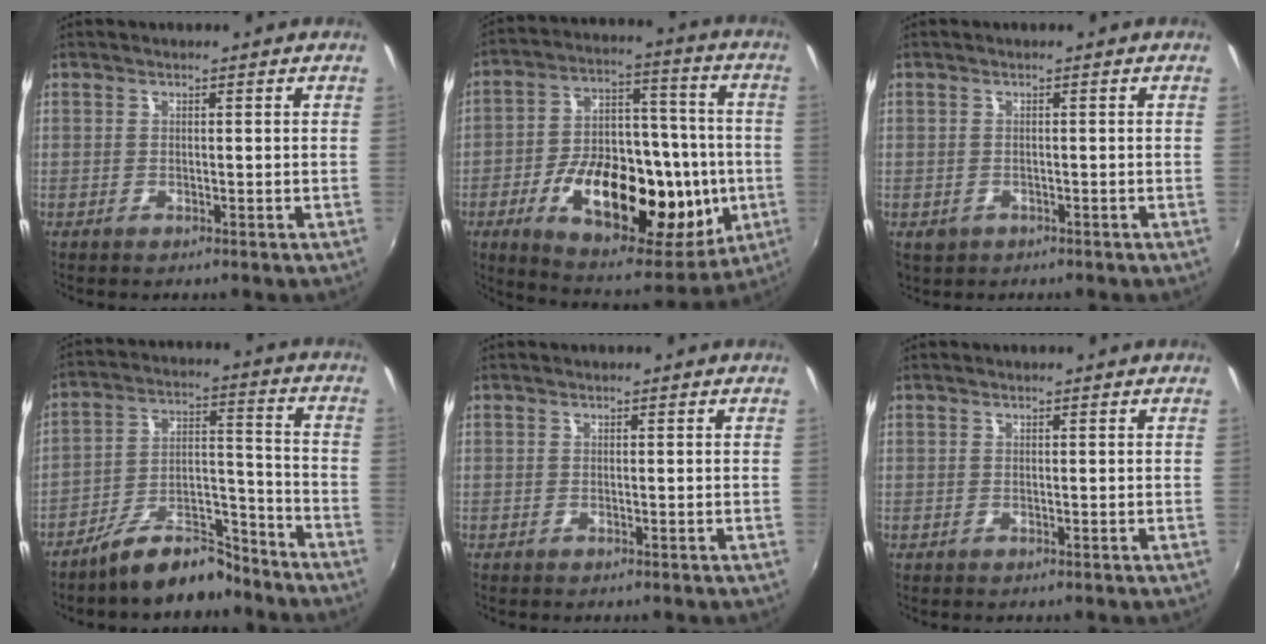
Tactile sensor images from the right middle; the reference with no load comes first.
{"total": 27.7, "force": [-7.1, 14.3, 22.7], "torque": [-0.377, 0.008, -0.088]}
{"total": 2.5, "force": [-1.0, 2.1, 1.0], "torque": [-0.025, -0.006, -0.011]}
{"total": 11.7, "force": [-9.7, 4.2, 5.0], "torque": [-0.086, 0.040, -0.149]}
{"total": 0.0}
{"total": 0.0}